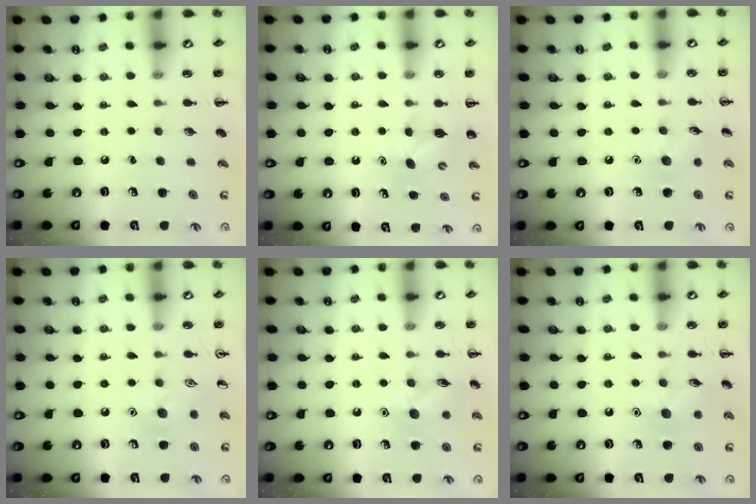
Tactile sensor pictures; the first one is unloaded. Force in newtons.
{"total": 4.2, "press": 4.1, "slide": 0.9}
{"total": 6.6, "press": 6.5, "slide": 1.4}
{"total": 7.7, "press": 7.6, "slide": 1.6}
{"total": 8.9, "press": 8.9, "slide": 0.5}
{"total": 7.1, "press": 7.0, "slide": 0.9}